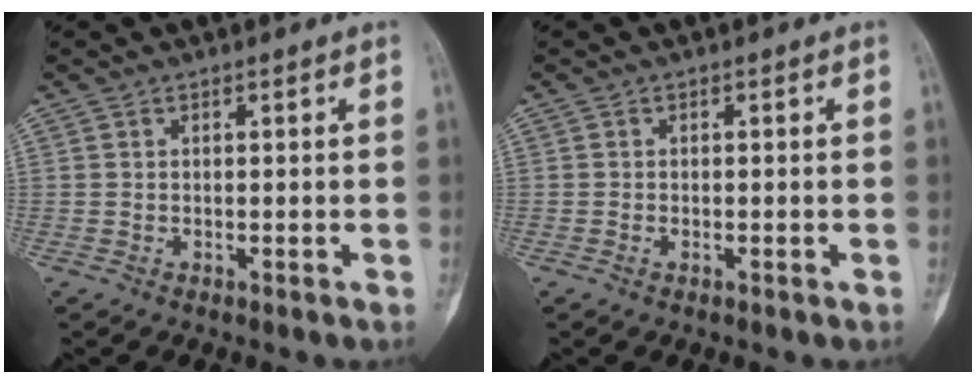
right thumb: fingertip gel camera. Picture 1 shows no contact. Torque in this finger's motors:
{"motor_torque": [-0.15, 0.00, -0.10, 0.44, -0.06]}